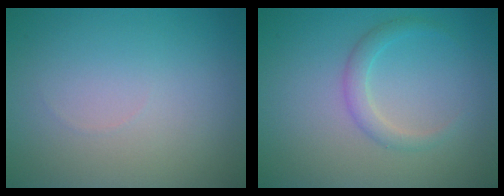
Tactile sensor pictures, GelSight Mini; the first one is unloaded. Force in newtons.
{"total": 1.8, "press": 1.8, "slide": 0.1}